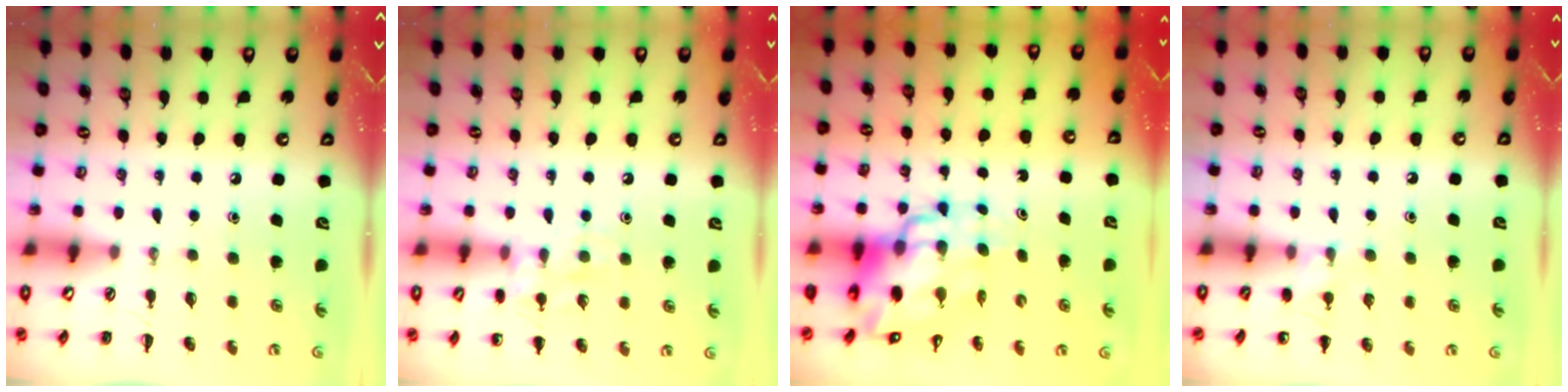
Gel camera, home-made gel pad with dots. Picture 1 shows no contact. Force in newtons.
{"total": 8.5, "press": 8.4, "slide": 1.0}
{"total": 13.2, "press": 12.7, "slide": 3.7}
{"total": 5.8, "press": 5.6, "slide": 1.8}